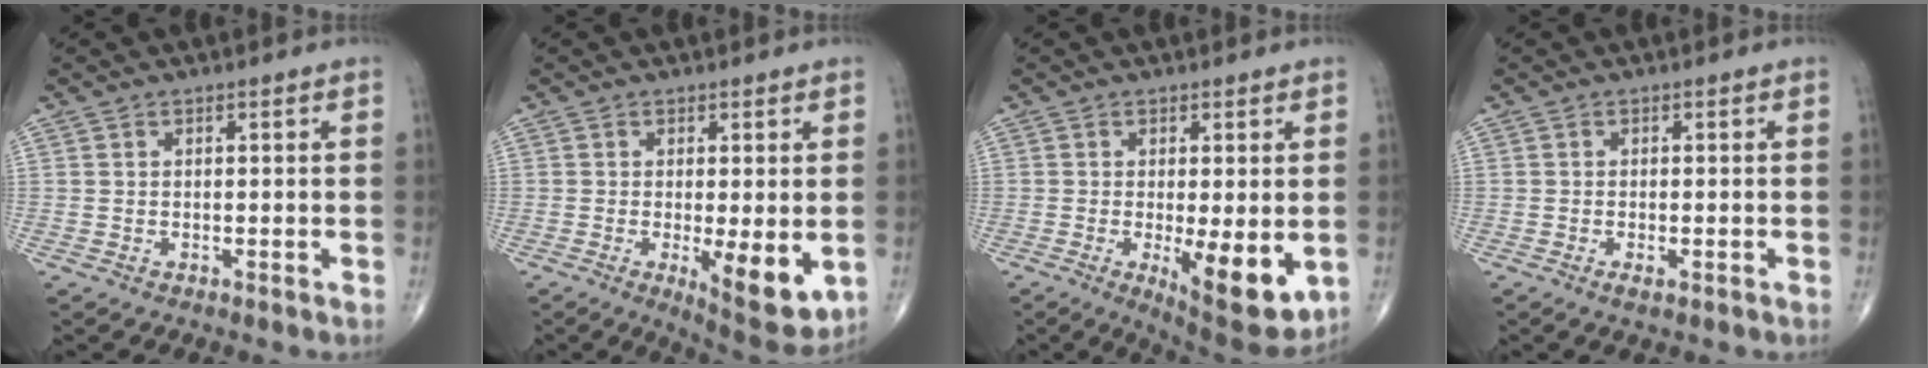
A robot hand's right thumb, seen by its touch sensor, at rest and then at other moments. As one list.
[{"total": 9.7, "force": [-1.9, 3.1, 8.9], "torque": [-0.125, -0.026, -0.022]}, {"total": 11.6, "force": [-2.3, 3.9, 10.7], "torque": [-0.149, -0.027, -0.024]}, {"total": 1.8, "force": [-0.8, 0.7, 1.5], "torque": [-0.027, -0.002, -0.013]}]